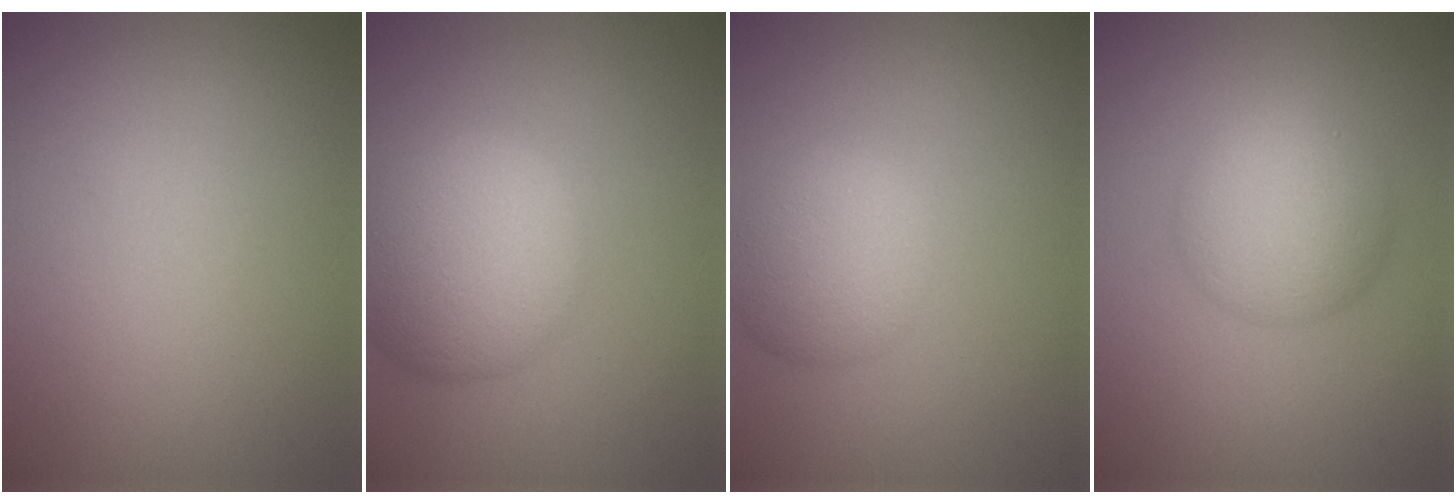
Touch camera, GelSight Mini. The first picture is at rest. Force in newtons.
{"total": 8.0, "press": 8.0, "slide": 0.5}
{"total": 4.6, "press": 4.6, "slide": 0.3}
{"total": 5.5, "press": 5.5, "slide": 0.1}